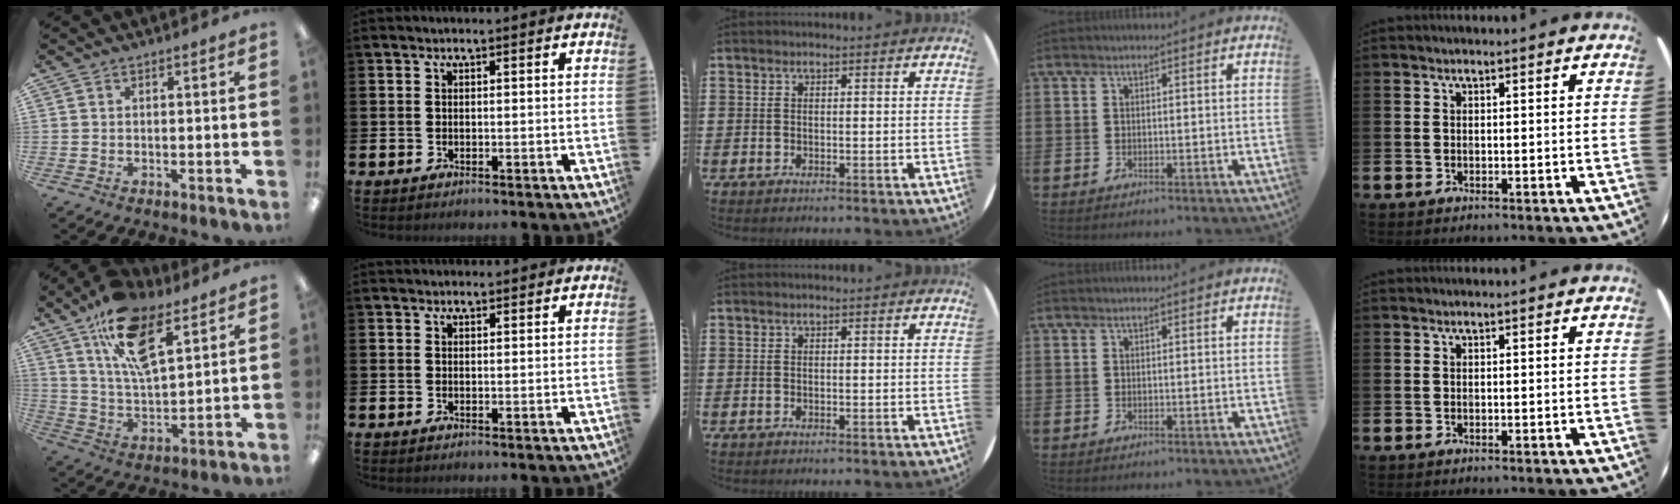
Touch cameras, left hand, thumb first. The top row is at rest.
{"thumb": {"total": 16.9, "force": [10.0, 7.7, 11.2], "torque": [-0.192, -0.033, 0.175]}, "index": {"total": 1.2, "force": [1.2, 0.4, 0.0], "torque": [0.009, 0.003, 0.019]}}